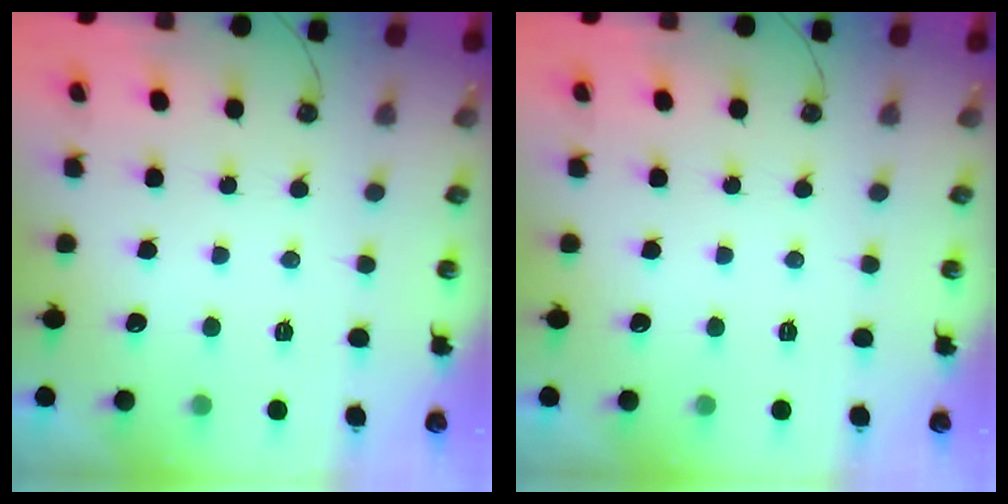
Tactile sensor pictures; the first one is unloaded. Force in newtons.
{"total": 0.0}